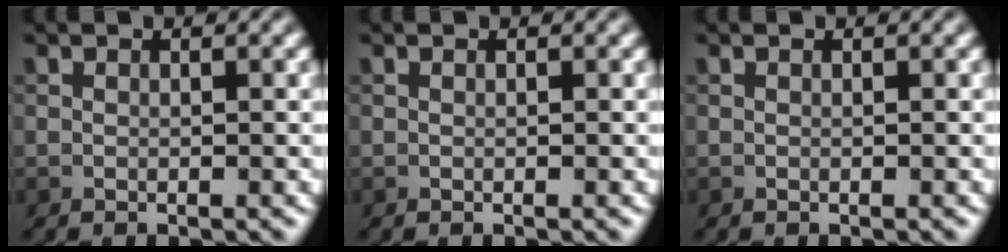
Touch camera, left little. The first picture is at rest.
{"total": 0.0}
{"total": 0.0}